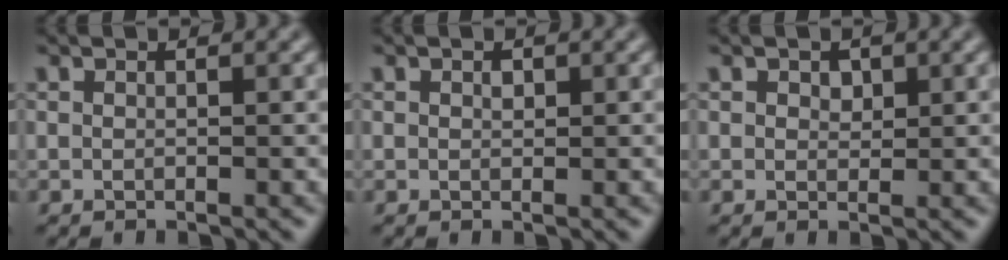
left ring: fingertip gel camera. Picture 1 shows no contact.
{"total": 0.7, "force": [0.3, 0.5, 0.4], "torque": [-0.008, -0.002, 0.004]}
{"total": 1.2, "force": [0.5, 0.9, 0.6], "torque": [-0.010, -0.003, 0.009]}